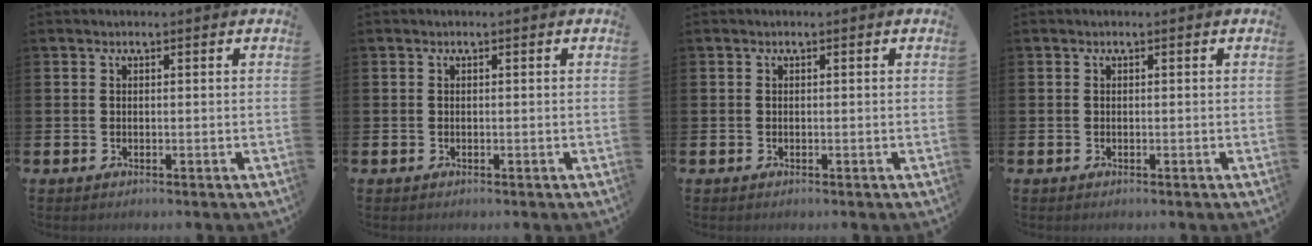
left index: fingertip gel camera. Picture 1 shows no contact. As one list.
[{"total": 0.0}, {"total": 0.0}, {"total": 0.0}]